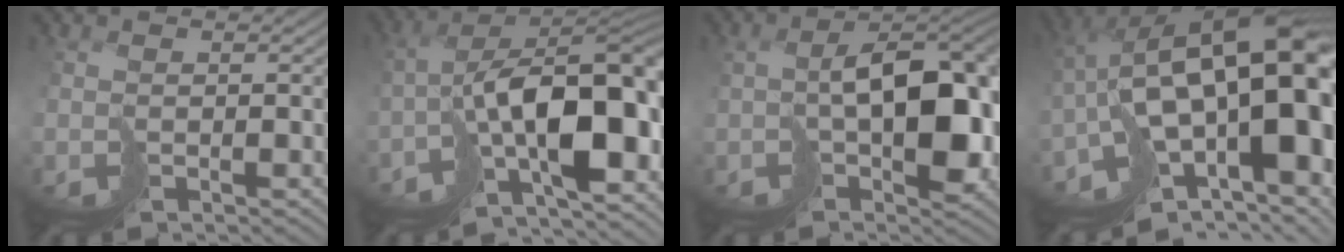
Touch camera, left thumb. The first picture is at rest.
{"total": 15.2, "force": [-5.5, 6.5, 12.6], "torque": [-0.186, -0.009, -0.084]}
{"total": 11.8, "force": [-0.9, 6.6, 9.7], "torque": [-0.149, -0.010, 0.001]}
{"total": 19.5, "force": [-3.2, 10.2, 16.3], "torque": [-0.240, -0.010, -0.030]}